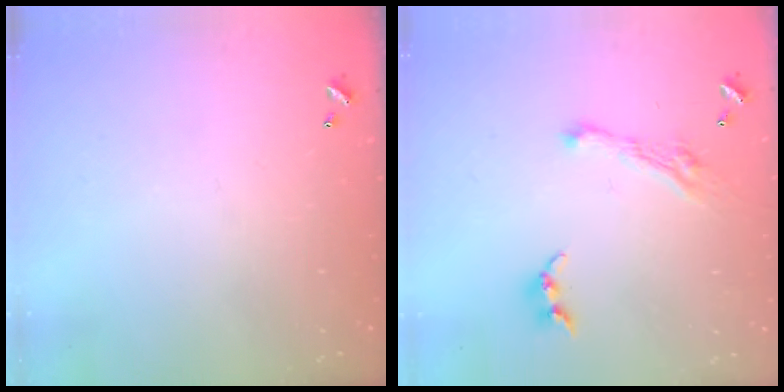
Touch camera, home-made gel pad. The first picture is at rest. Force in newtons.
{"total": 5.0, "press": 5.0, "slide": 0.8}